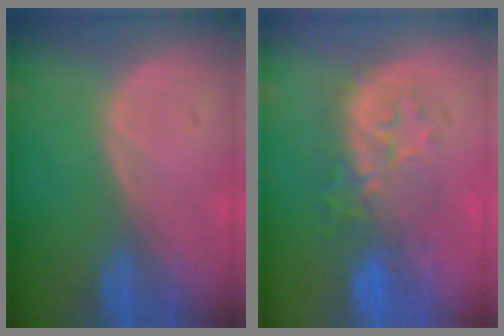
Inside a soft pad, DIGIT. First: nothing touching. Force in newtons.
{"total": 8.4, "press": 8.2, "slide": 1.4}